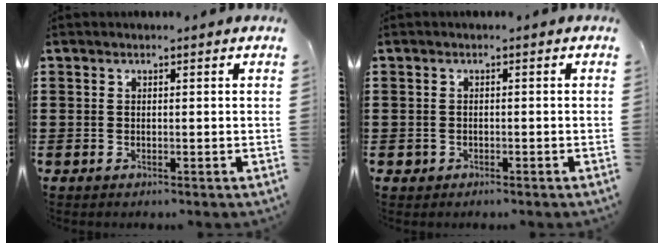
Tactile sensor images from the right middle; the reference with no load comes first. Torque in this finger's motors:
{"motor_torque": [-0.12, -0.03, -0.06, -0.01]}